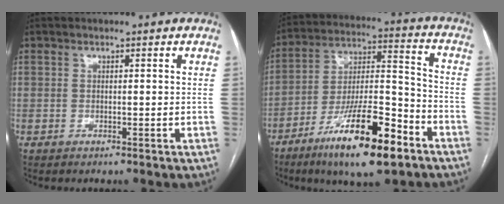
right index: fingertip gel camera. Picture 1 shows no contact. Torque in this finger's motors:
{"motor_torque": [1.40, -0.74, 1.05, 0.21]}